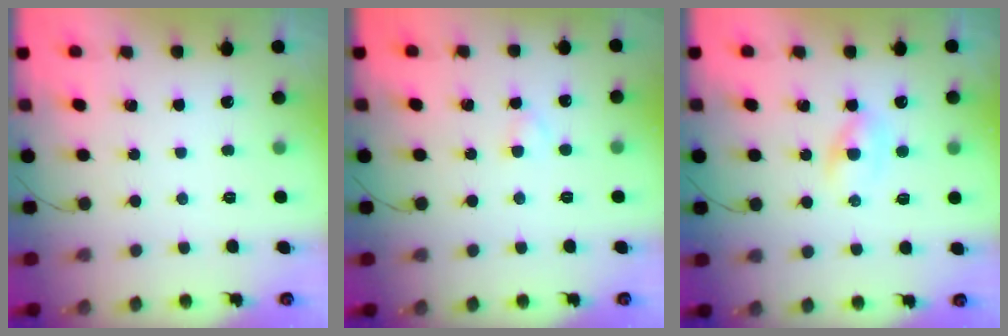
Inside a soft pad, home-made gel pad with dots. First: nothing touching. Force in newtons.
{"total": 1.8, "press": 1.5, "slide": 0.9}
{"total": 3.6, "press": 3.4, "slide": 1.0}